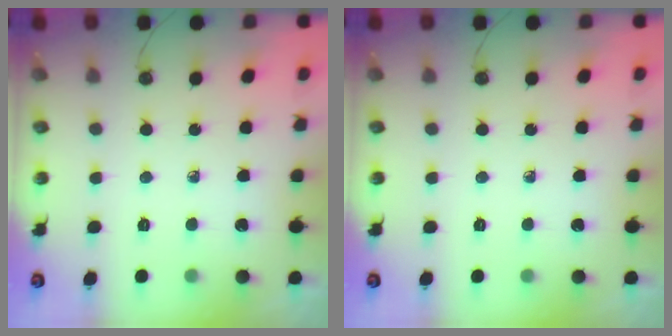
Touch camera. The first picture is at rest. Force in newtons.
{"total": 0.0}